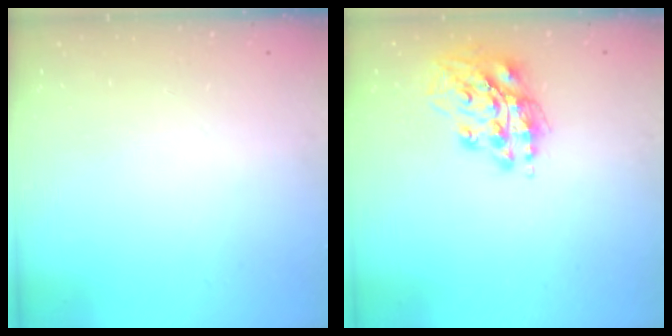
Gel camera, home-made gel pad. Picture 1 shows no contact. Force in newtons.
{"total": 15.4, "press": 15.3, "slide": 1.9}